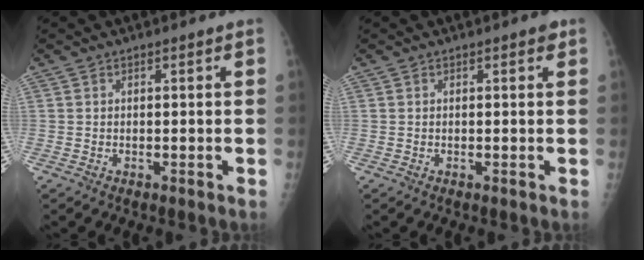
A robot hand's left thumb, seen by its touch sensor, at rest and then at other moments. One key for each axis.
{"total": 1.0, "fx": 0.5, "fy": 0.4, "fz": 0.7, "tx": -0.006, "ty": 0.001, "tz": 0.004}